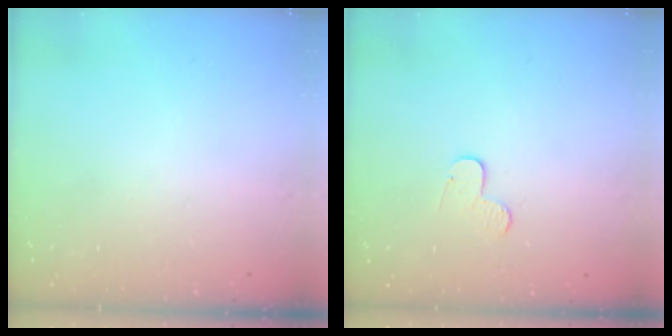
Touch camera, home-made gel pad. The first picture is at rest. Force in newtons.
{"total": 3.7, "press": 3.7, "slide": 0.4}